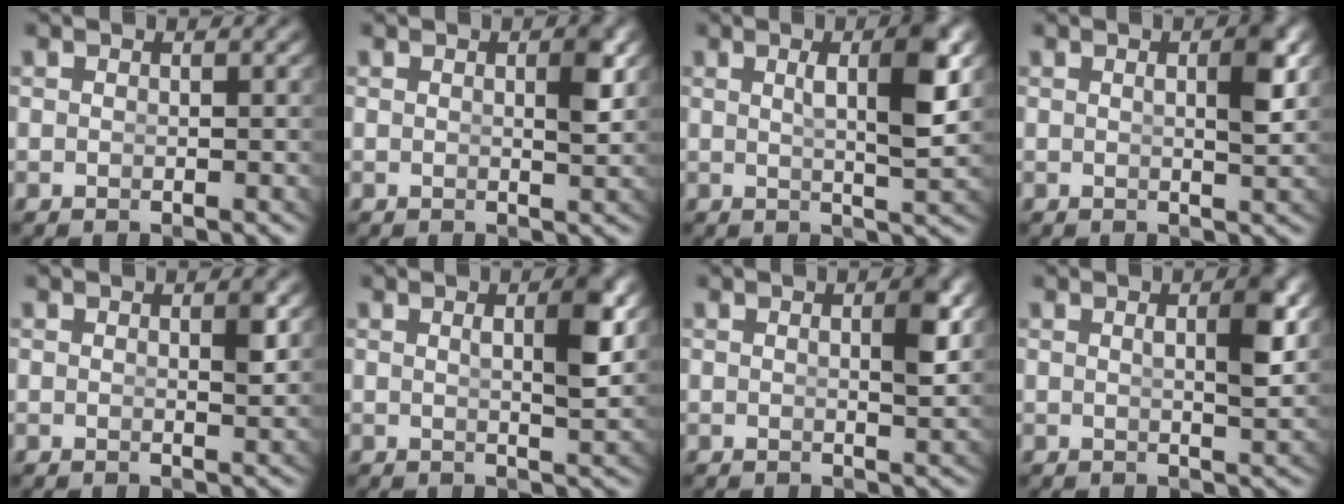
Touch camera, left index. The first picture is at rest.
{"total": 1.7, "force": [0.4, -0.1, 1.7], "torque": [-0.025, -0.010, 0.010]}
{"total": 4.3, "force": [0.9, 0.0, 4.2], "torque": [-0.064, -0.008, 0.023]}
{"total": 2.5, "force": [0.5, 0.0, 2.4], "torque": [-0.037, -0.009, 0.013]}
{"total": 1.0, "force": [0.3, -0.1, 0.9], "torque": [-0.012, -0.008, 0.007]}
{"total": 3.1, "force": [0.7, -0.2, 3.0], "torque": [-0.045, -0.010, 0.017]}
{"total": 2.1, "force": [0.4, 0.0, 2.1], "torque": [-0.032, -0.010, 0.010]}
{"total": 2.8, "force": [0.5, -0.1, 2.7], "torque": [-0.041, -0.009, 0.015]}